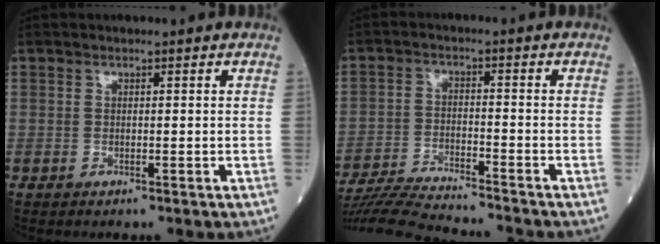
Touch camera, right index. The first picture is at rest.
{"total": 11.8, "force": [-11.3, -0.3, 3.6], "torque": [-0.059, -0.014, -0.192]}